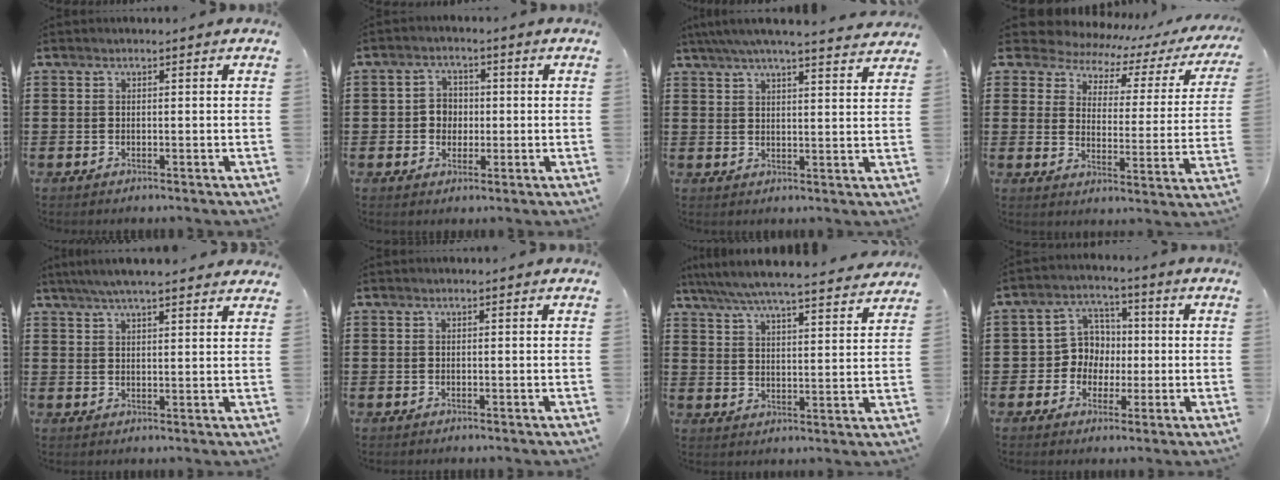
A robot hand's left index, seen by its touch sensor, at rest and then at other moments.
{"total": 3.5, "force": [-0.3, 3.1, 1.4], "torque": [-0.040, 0.009, -0.011]}
{"total": 5.2, "force": [4.7, 0.0, 2.3], "torque": [-0.059, -0.017, 0.083]}
{"total": 5.0, "force": [4.4, 2.0, 1.3], "torque": [-0.053, -0.027, 0.072]}
{"total": 4.9, "force": [4.3, 0.4, 2.4], "torque": [-0.058, -0.003, 0.077]}
{"total": 0.0}
{"total": 6.2, "force": [5.7, -0.1, 2.4], "torque": [-0.070, -0.037, 0.097]}
{"total": 6.5, "force": [-0.4, 6.2, 1.6], "torque": [-0.056, 0.016, -0.008]}